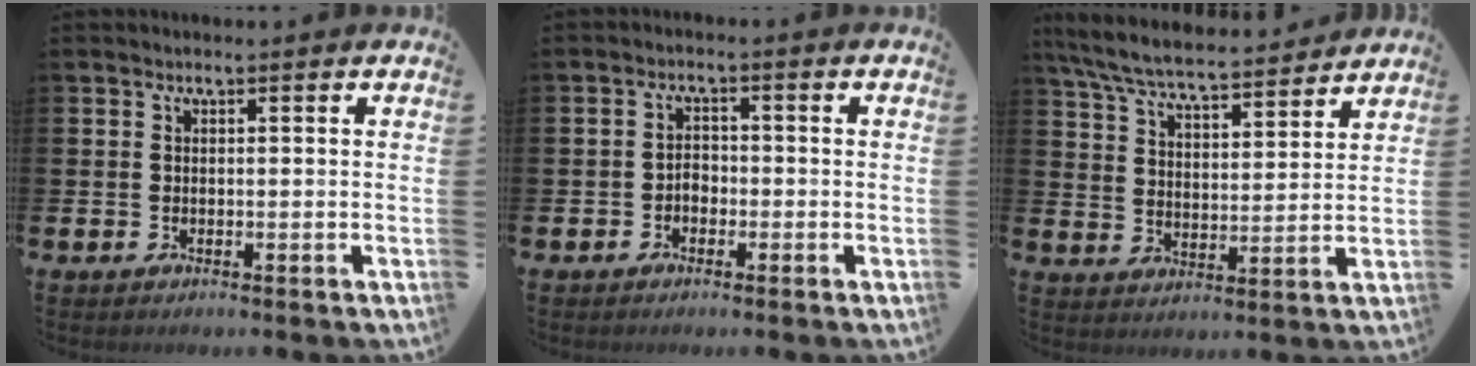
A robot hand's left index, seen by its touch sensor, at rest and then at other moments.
{"total": 1.8, "force": [-1.0, 1.3, 0.7], "torque": [-0.008, 0.003, -0.024]}
{"total": 7.1, "force": [6.7, 0.9, 2.3], "torque": [-0.069, -0.045, 0.115]}